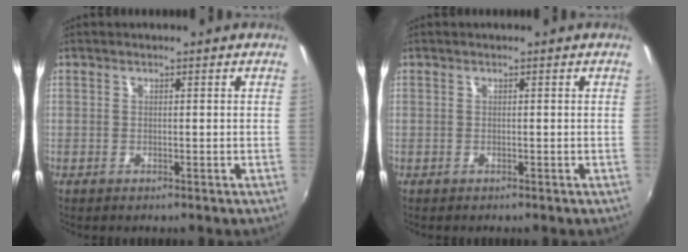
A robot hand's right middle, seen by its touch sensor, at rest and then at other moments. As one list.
[{"total": 0.0}]